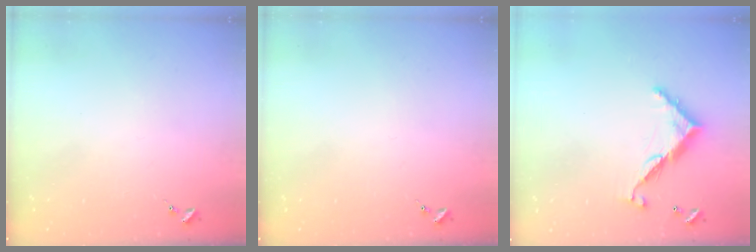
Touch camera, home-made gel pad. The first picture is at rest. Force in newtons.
{"total": 0.0}
{"total": 9.7, "press": 9.7, "slide": 0.4}